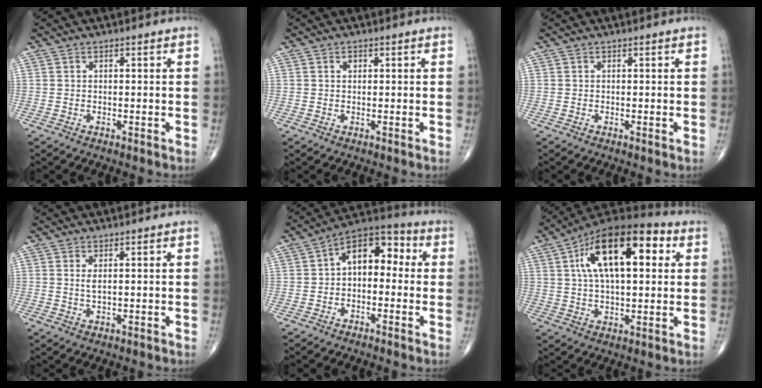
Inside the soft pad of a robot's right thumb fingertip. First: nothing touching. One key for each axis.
{"total": 0.8, "fx": 0.3, "fy": 0.6, "fz": 0.4, "tx": -0.002, "ty": 0.000, "tz": 0.005}
{"total": 0.0}
{"total": 1.6, "fx": 0.5, "fy": 0.5, "fz": 1.4, "tx": -0.026, "ty": -0.006, "tz": 0.013}
{"total": 10.2, "fx": 0.5, "fy": 6.4, "fz": 7.9, "tx": -0.086, "ty": 0.038, "tz": -0.012}
{"total": 20.4, "fx": 5.7, "fy": 9.4, "fz": 17.2, "tx": -0.263, "ty": 0.016, "tz": 0.084}